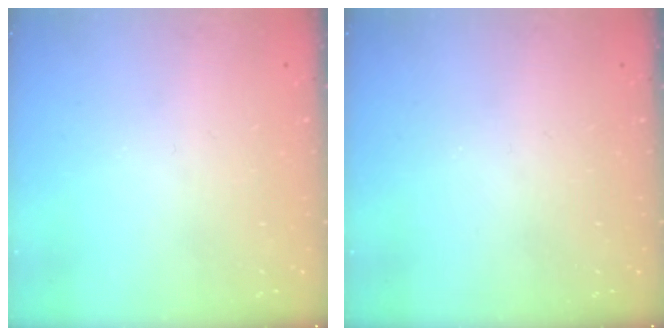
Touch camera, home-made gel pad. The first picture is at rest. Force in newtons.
{"total": 0.0}